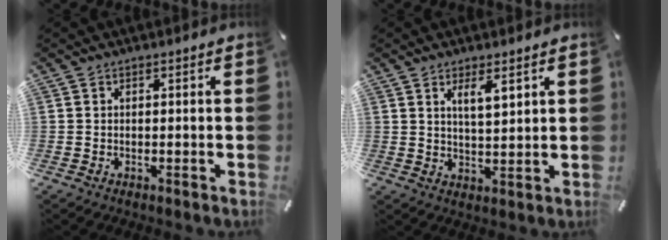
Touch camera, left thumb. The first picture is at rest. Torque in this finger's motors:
{"motor_torque": [0.93, 0.88, 0.32, -0.54, 0.12]}